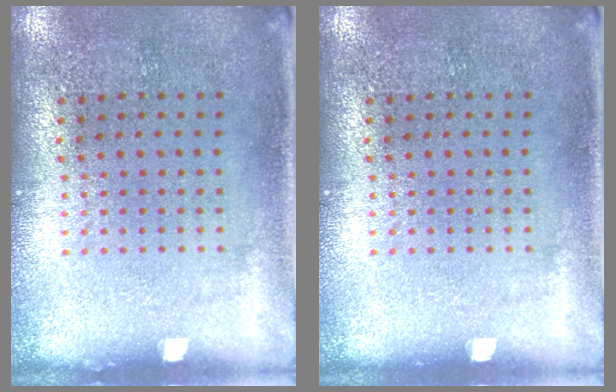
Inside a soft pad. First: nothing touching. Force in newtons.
{"total": 0.0}